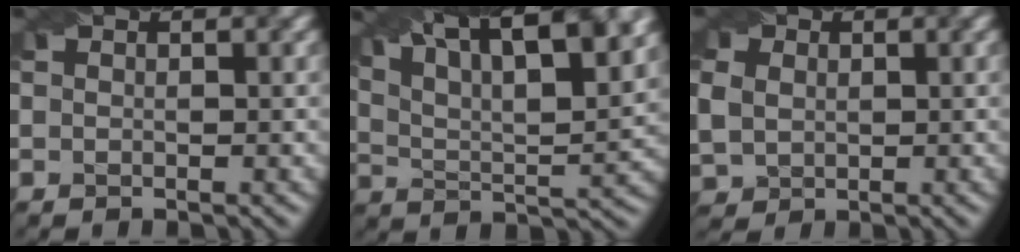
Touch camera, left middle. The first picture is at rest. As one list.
[{"total": 14.4, "force": [9.7, 4.7, 9.5], "torque": [-0.152, 0.033, 0.129]}, {"total": 5.5, "force": [1.4, 4.6, 2.7], "torque": [-0.080, 0.019, 0.020]}]